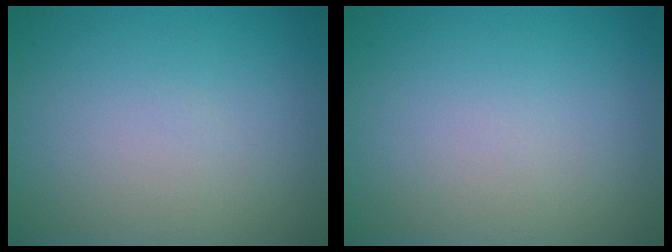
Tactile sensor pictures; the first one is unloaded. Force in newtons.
{"total": 0.0}